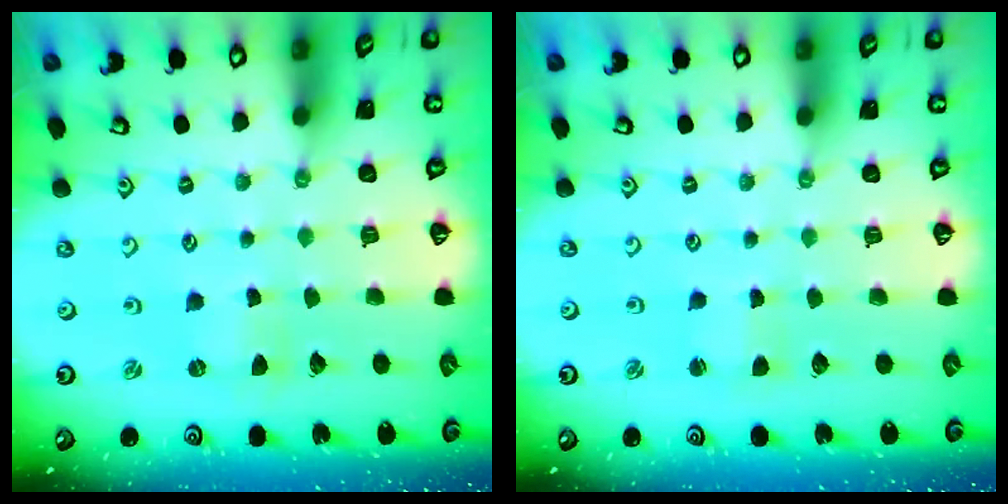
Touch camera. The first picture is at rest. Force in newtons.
{"total": 2.3, "press": 2.3, "slide": 0.5}